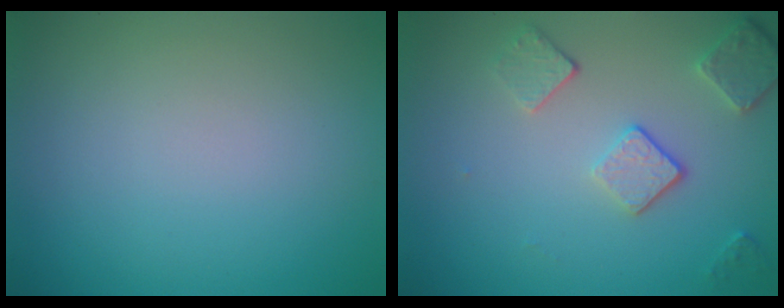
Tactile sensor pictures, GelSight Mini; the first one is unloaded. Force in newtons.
{"total": 3.6, "press": 2.8, "slide": 2.2}